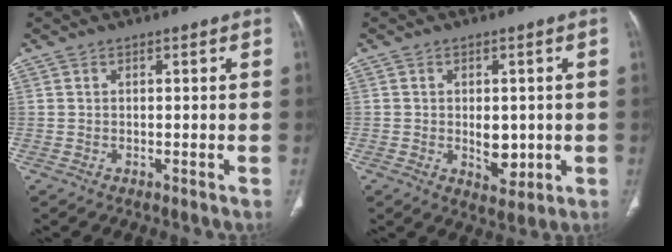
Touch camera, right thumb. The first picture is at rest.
{"total": 5.6, "force": [-0.5, 3.6, 4.3], "torque": [-0.038, -0.006, 0.004]}